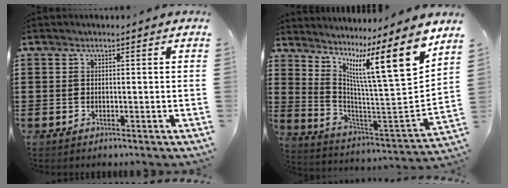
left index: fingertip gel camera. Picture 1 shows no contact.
{"total": 13.9, "force": [8.8, 1.5, 10.7], "torque": [-0.184, -0.080, 0.130]}